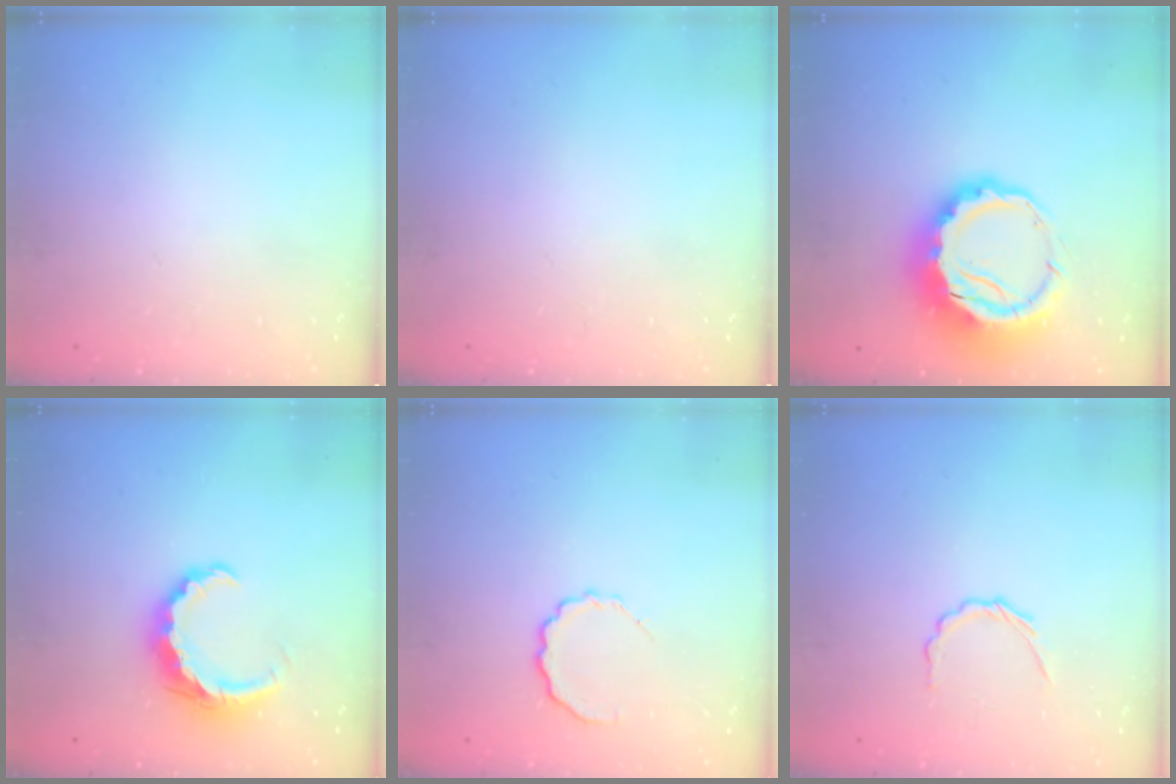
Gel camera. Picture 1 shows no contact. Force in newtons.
{"total": 0.0}
{"total": 13.1, "press": 12.8, "slide": 2.8}
{"total": 8.0, "press": 7.9, "slide": 1.1}
{"total": 6.1, "press": 6.0, "slide": 1.1}
{"total": 2.4, "press": 2.3, "slide": 0.9}